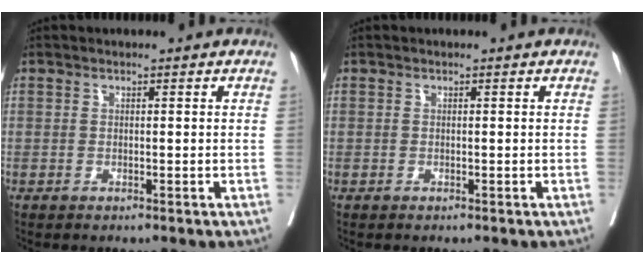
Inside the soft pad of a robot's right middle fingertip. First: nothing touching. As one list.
[{"total": 0.0}]